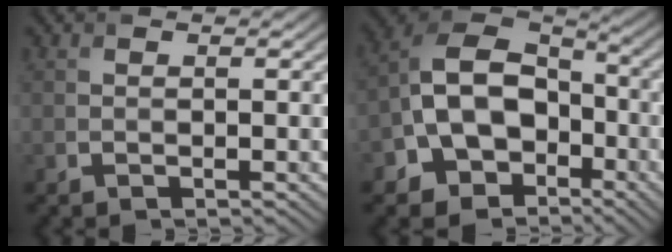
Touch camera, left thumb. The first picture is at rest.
{"total": 13.3, "force": [-4.4, 9.6, 8.0], "torque": [-0.168, -0.013, -0.089]}